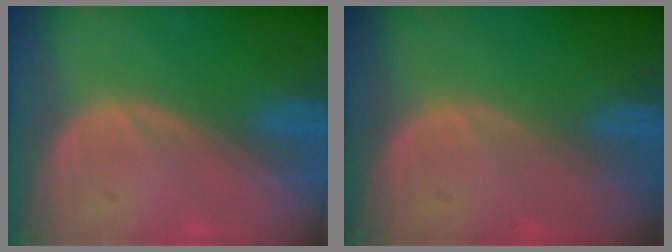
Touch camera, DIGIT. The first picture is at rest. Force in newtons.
{"total": 0.0}